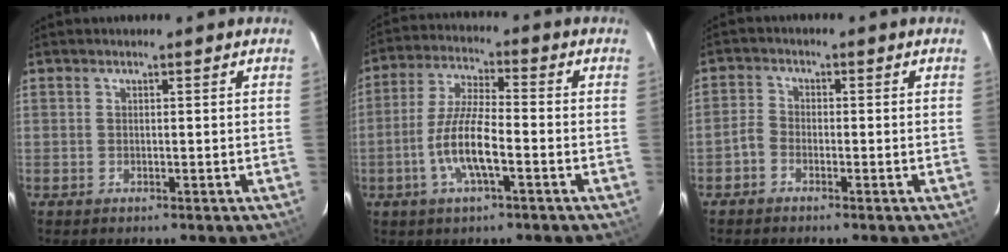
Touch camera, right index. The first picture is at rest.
{"total": 9.6, "force": [-3.5, 2.0, 8.7], "torque": [-0.179, 0.002, -0.068]}
{"total": 2.3, "force": [-1.6, 1.5, 0.8], "torque": [-0.020, 0.007, -0.034]}